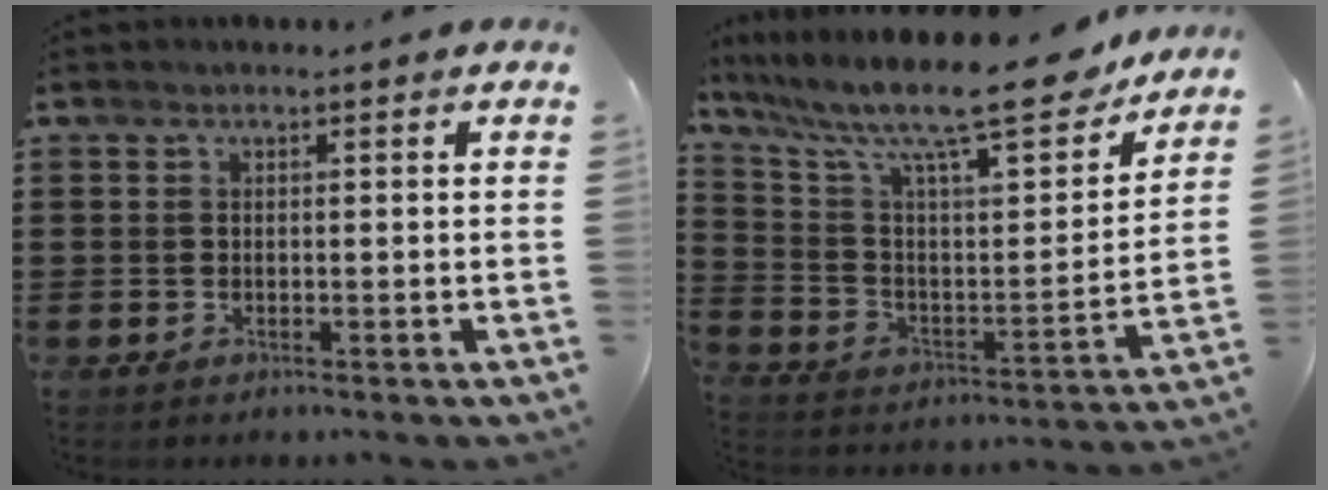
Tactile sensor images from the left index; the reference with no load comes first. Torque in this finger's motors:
{"motor_torque": [2.14, 0.00, 1.05, 0.21]}